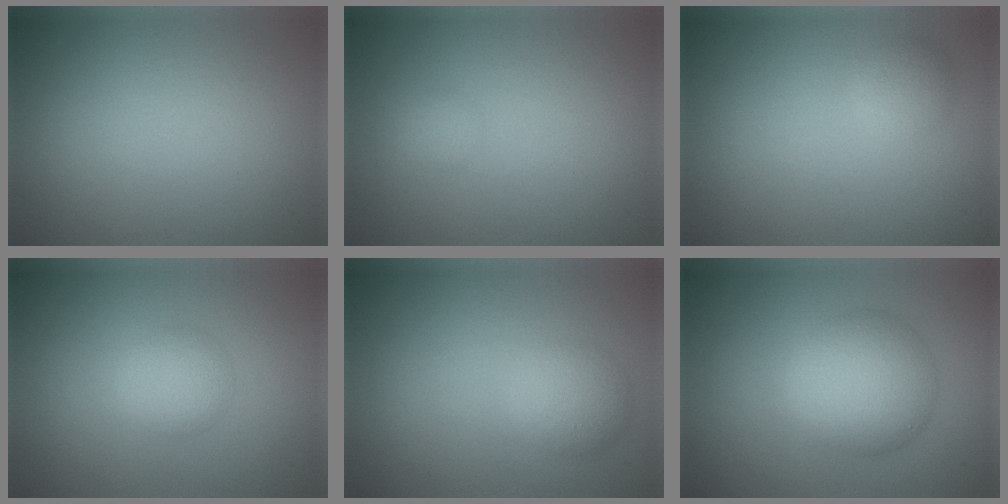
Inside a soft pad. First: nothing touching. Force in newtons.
{"total": 1.0, "press": 1.0, "slide": 0.1}
{"total": 1.6, "press": 1.6, "slide": 0.1}
{"total": 2.4, "press": 2.4, "slide": 0.1}
{"total": 2.6, "press": 2.6, "slide": 0.1}
{"total": 6.3, "press": 6.3, "slide": 0.1}